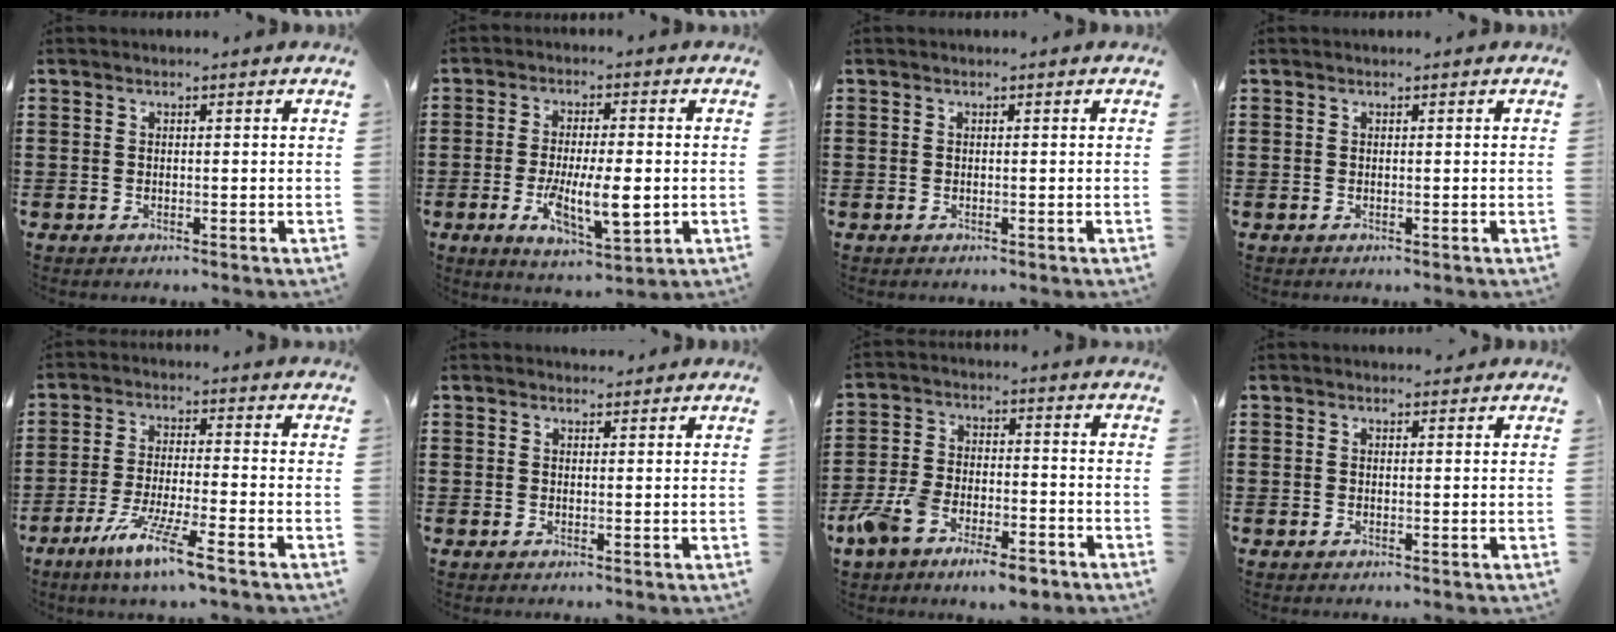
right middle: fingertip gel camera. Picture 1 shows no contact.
{"total": 8.7, "force": [-2.0, 3.3, 7.8], "torque": [-0.147, -0.014, -0.035]}
{"total": 0.0}
{"total": 0.0}
{"total": 7.7, "force": [-5.6, 0.2, 5.3], "torque": [-0.109, -0.012, -0.106]}
{"total": 1.2, "force": [1.2, 0.3, -0.1], "torque": [0.006, -0.004, 0.021]}
{"total": 7.9, "force": [-6.1, 2.6, 4.2], "torque": [-0.105, 0.002, -0.122]}
{"total": 0.6, "force": [0.5, 0.3, 0.0], "torque": [0.006, -0.003, 0.007]}